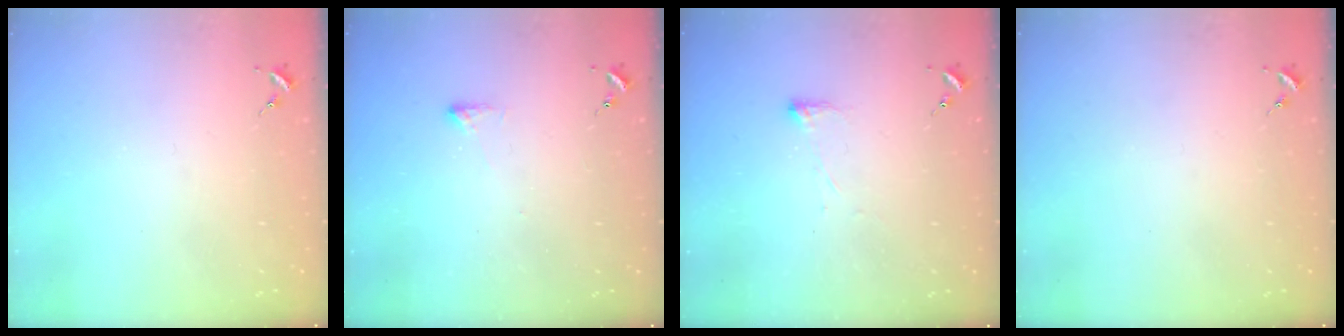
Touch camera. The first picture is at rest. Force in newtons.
{"total": 2.5, "press": 2.4, "slide": 0.5}
{"total": 2.8, "press": 2.7, "slide": 0.8}
{"total": 0.0}